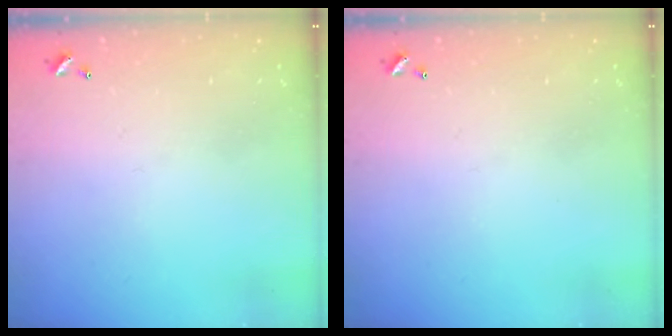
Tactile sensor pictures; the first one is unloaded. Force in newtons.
{"total": 0.0}